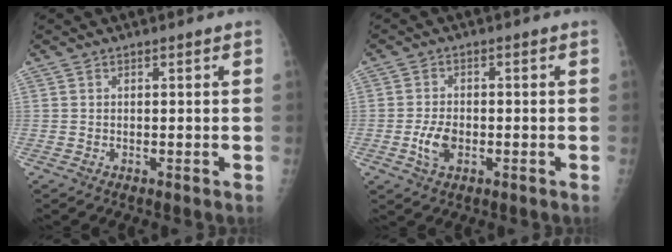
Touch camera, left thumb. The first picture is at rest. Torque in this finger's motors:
{"motor_torque": [-0.43, 0.89, 0.50, -0.06, 0.05]}